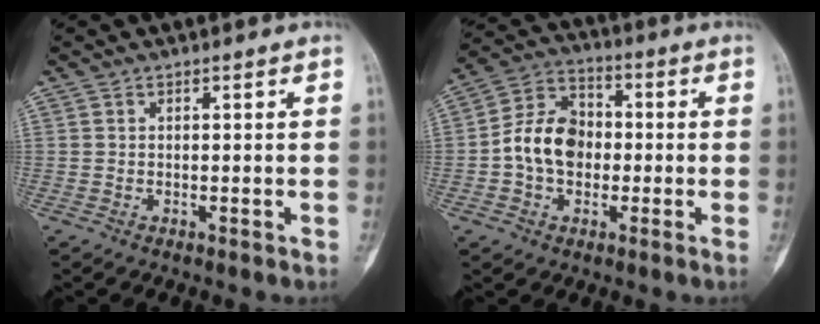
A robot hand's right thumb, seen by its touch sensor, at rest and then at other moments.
{"total": 10.9, "force": [-1.1, 8.0, 7.3], "torque": [-0.117, 0.034, -0.031]}